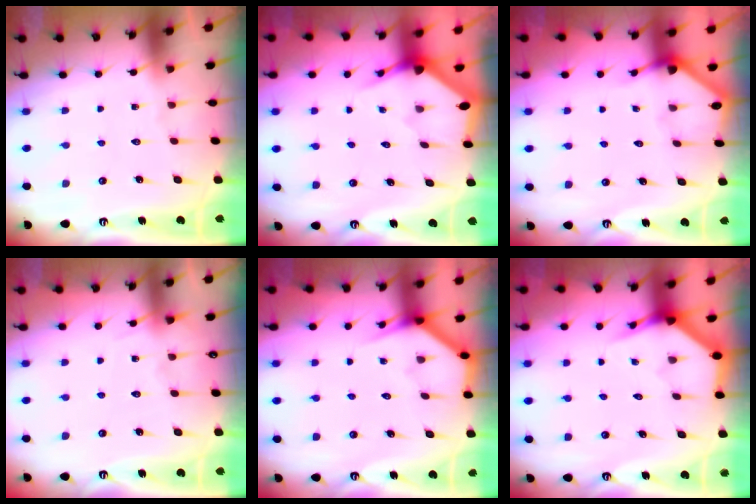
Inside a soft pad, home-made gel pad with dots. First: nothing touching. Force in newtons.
{"total": 2.9, "press": 2.9, "slide": 0.1}
{"total": 2.2, "press": 2.2, "slide": 0.1}
{"total": 5.2, "press": 5.2, "slide": 0.6}
{"total": 3.9, "press": 3.9, "slide": 0.2}
{"total": 4.0, "press": 4.0, "slide": 0.2}